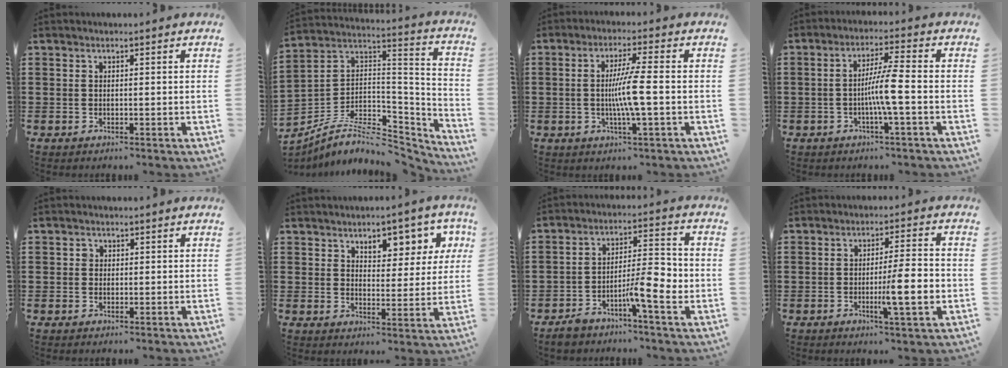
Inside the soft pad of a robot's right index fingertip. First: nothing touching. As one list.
[{"total": 8.2, "force": [-5.9, 3.5, 4.5], "torque": [-0.086, 0.003, -0.111]}, {"total": 6.4, "force": [-0.7, -0.2, 6.3], "torque": [-0.127, -0.014, -0.021]}, {"total": 6.0, "force": [-1.3, -0.3, 5.9], "torque": [-0.112, -0.008, -0.030]}, {"total": 0.9, "force": [0.2, 0.8, 0.3], "torque": [-0.009, 0.004, 0.005]}, {"total": 5.7, "force": [3.9, 3.1, 2.8], "torque": [-0.044, -0.019, 0.060]}, {"total": 8.5, "force": [-3.8, 1.7, 7.4], "torque": [-0.128, 0.002, -0.068]}, {"total": 8.0, "force": [-1.9, 0.7, 7.8], "torque": [-0.118, -0.010, -0.034]}]